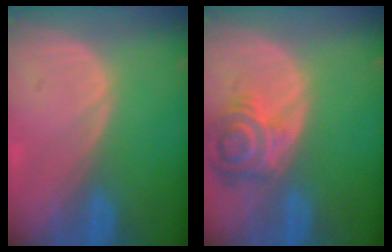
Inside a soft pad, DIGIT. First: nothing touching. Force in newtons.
{"total": 7.2, "press": 6.6, "slide": 2.8}